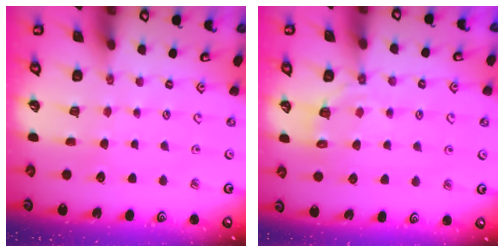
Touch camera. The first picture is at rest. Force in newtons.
{"total": 6.0, "press": 5.8, "slide": 1.7}